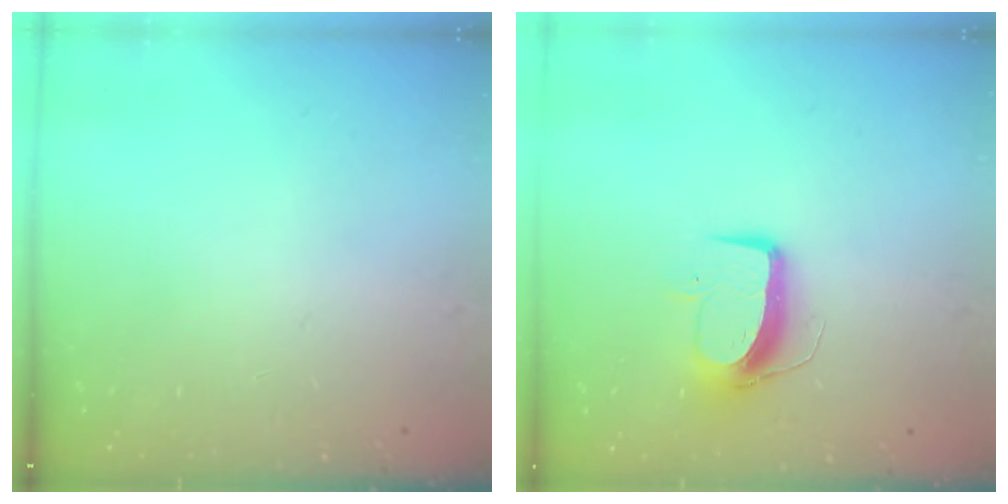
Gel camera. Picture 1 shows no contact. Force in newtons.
{"total": 9.9, "press": 9.8, "slide": 1.0}